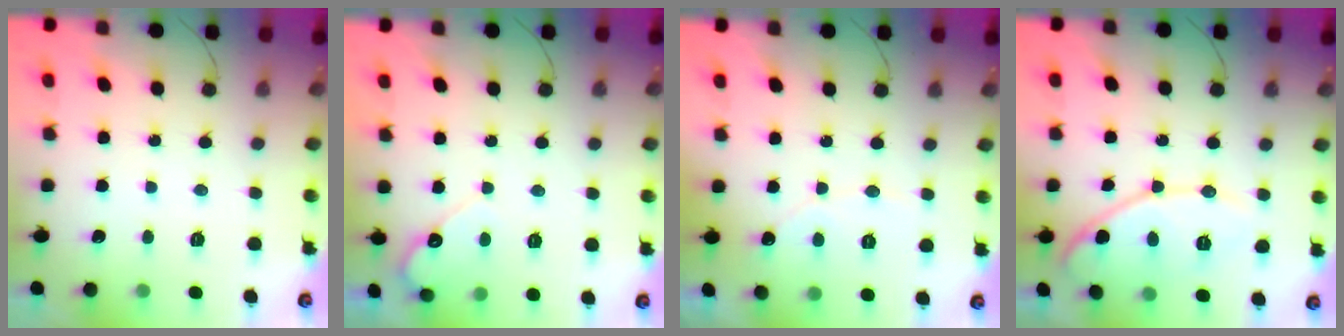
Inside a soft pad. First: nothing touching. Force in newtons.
{"total": 4.9, "press": 4.9, "slide": 0.4}
{"total": 3.9, "press": 3.9, "slide": 0.2}
{"total": 11.5, "press": 11.5, "slide": 0.6}